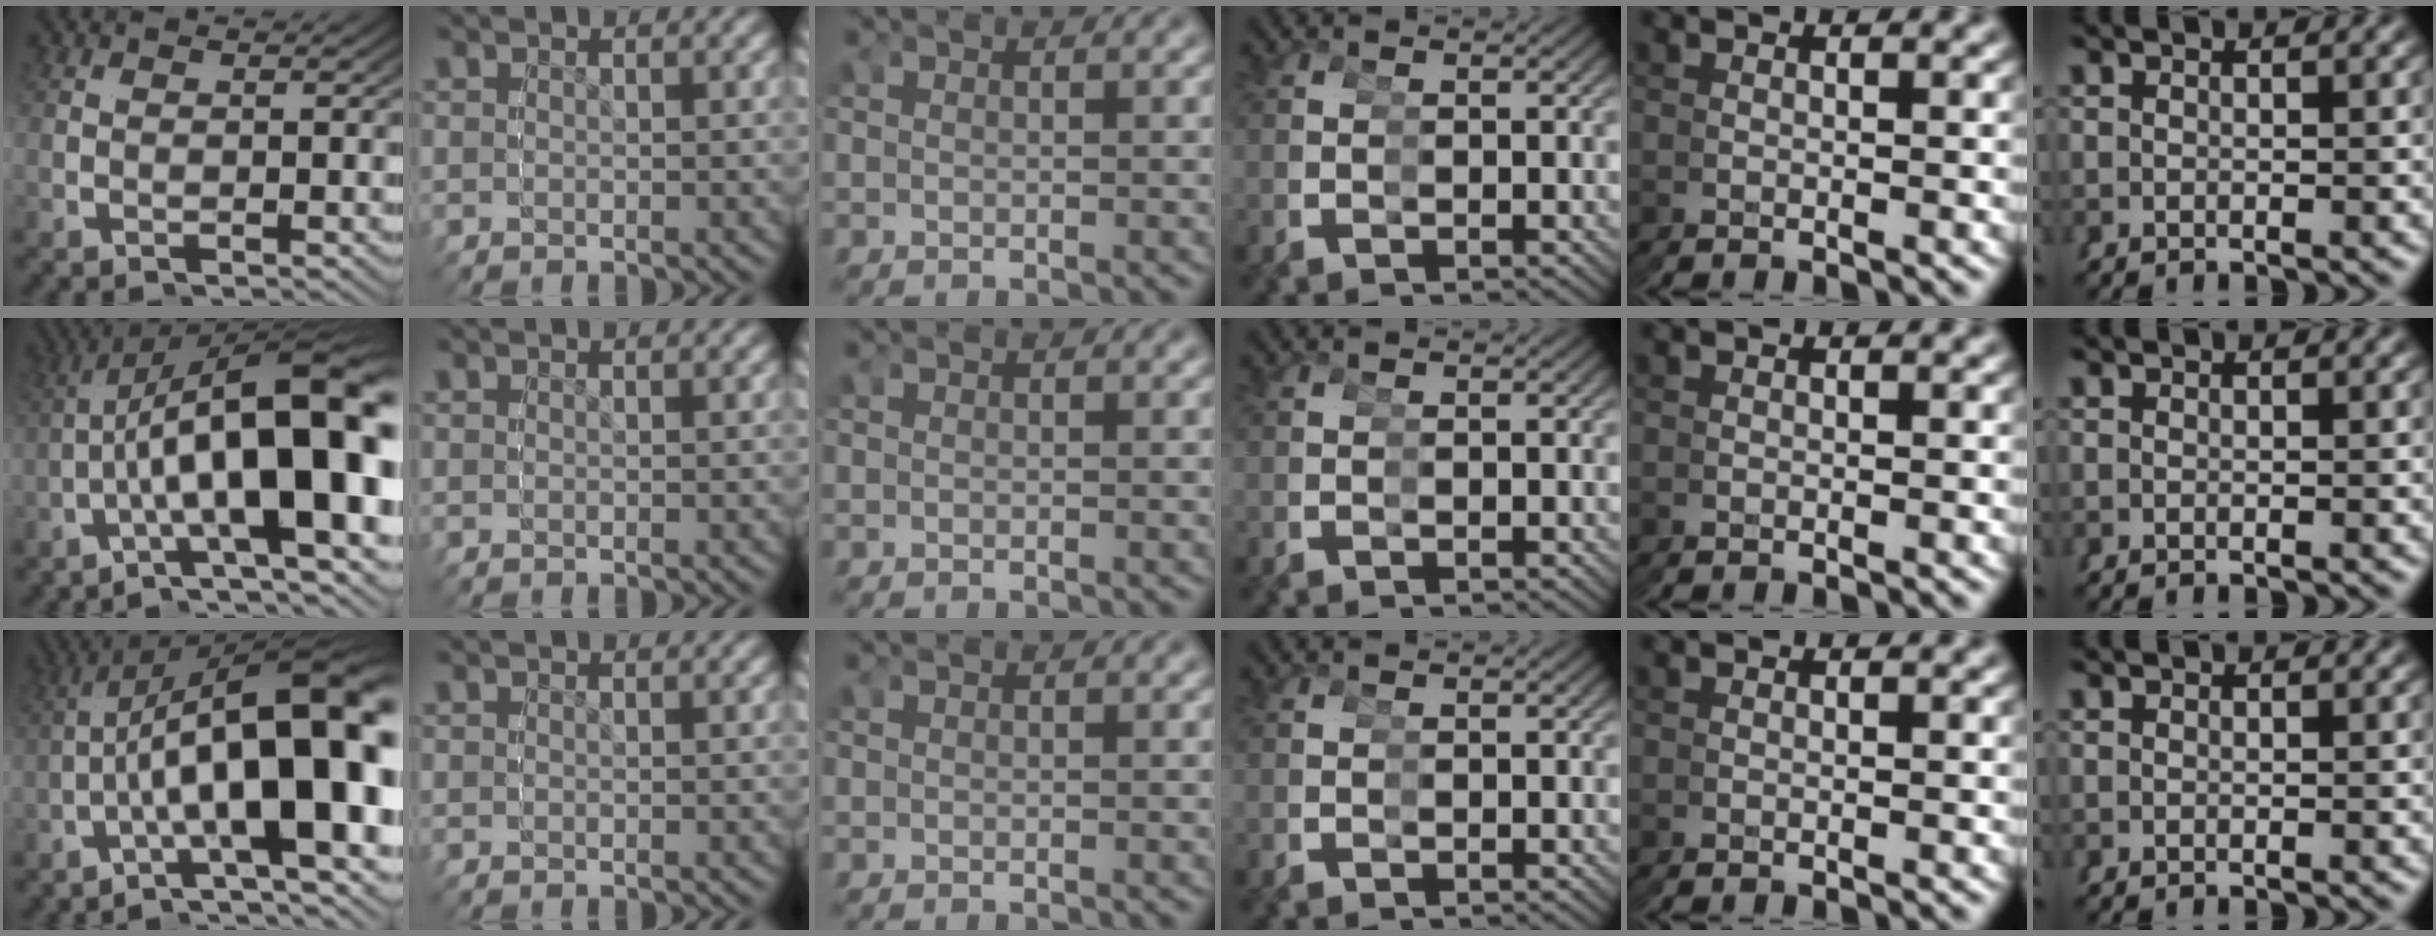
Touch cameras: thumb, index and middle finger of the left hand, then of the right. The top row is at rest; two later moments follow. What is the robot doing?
{"motion": "grasp_and_lifting", "object": "cubes"}